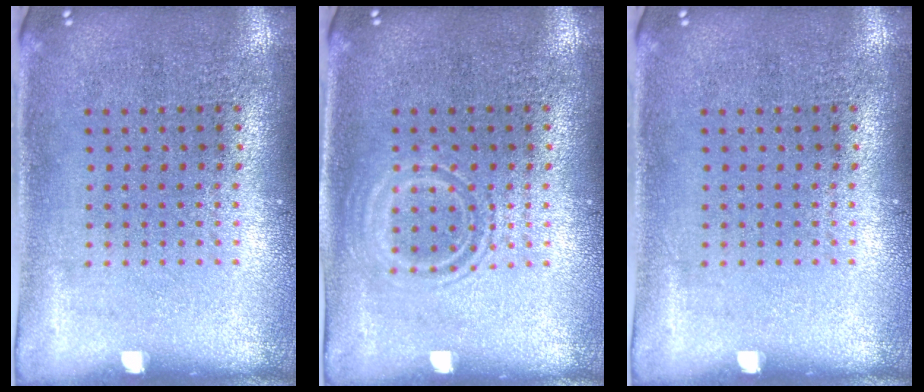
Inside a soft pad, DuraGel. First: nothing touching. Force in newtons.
{"total": 1.0, "press": 0.9, "slide": 0.3}
{"total": 0.0}